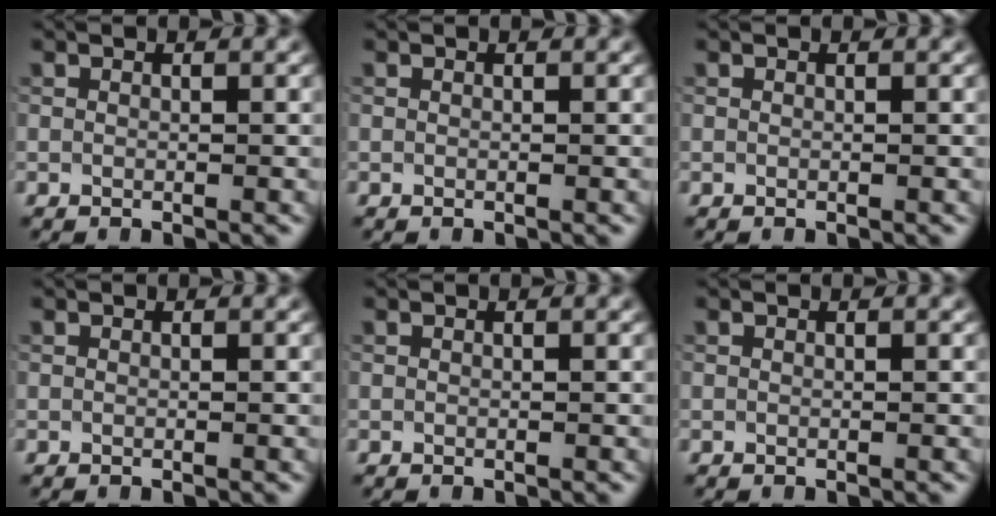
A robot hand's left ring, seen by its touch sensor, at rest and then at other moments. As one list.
[{"total": 0.0}, {"total": 0.0}, {"total": 0.0}, {"total": 0.0}, {"total": 0.0}]